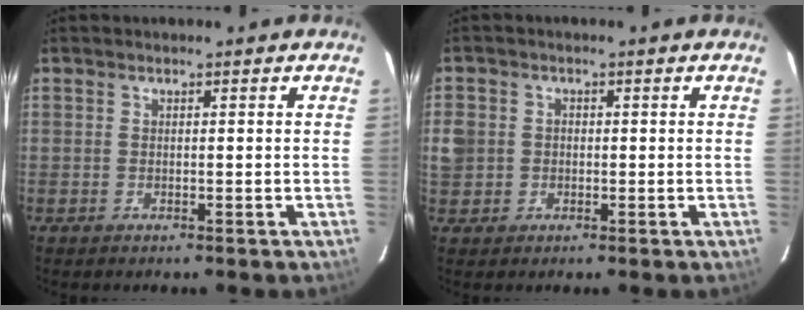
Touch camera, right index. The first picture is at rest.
{"total": 5.4, "force": [-0.8, 5.1, 1.8], "torque": [-0.052, 0.007, -0.011]}